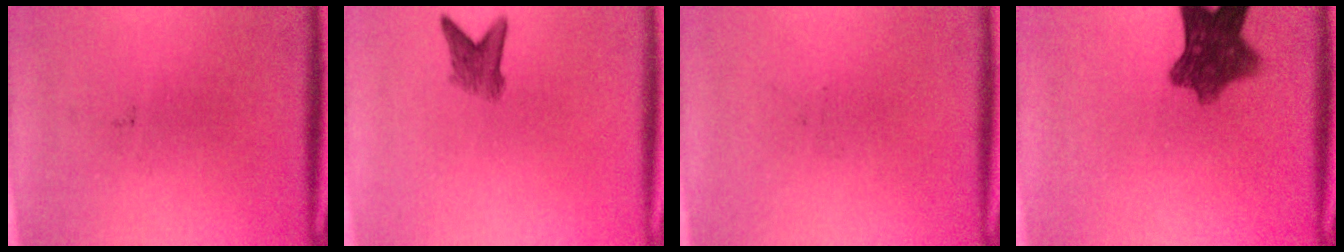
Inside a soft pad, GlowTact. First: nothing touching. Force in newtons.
{"total": 3.0}
{"total": 0.0}
{"total": 8.2}